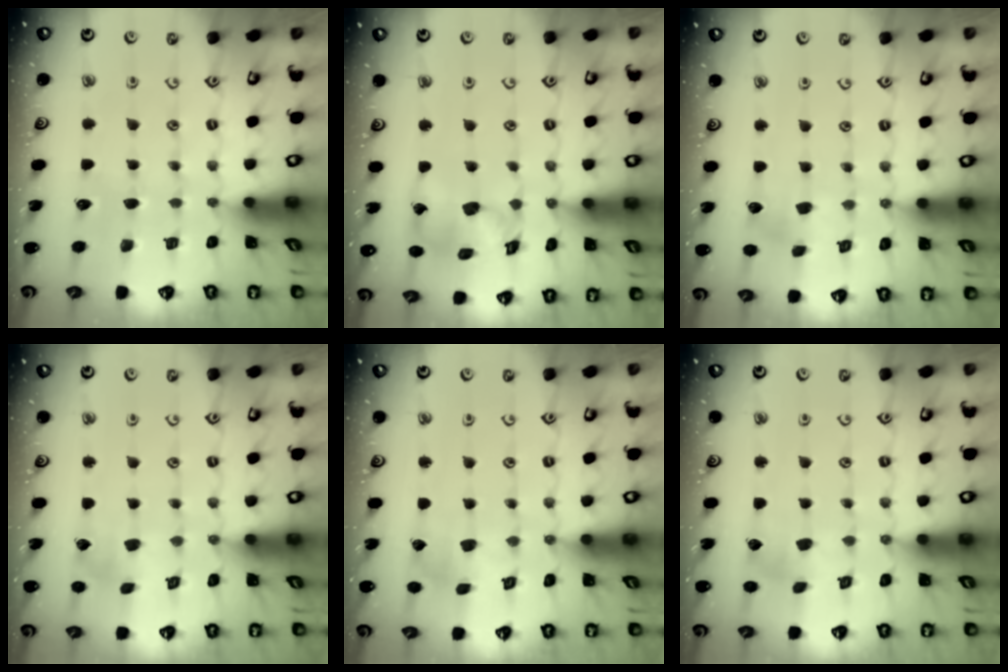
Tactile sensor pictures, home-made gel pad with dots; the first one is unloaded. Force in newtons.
{"total": 12.7, "press": 12.6, "slide": 1.5}
{"total": 4.2, "press": 4.1, "slide": 0.5}
{"total": 2.1, "press": 2.1, "slide": 0.2}
{"total": 2.6, "press": 2.6, "slide": 0.1}
{"total": 3.0, "press": 3.0, "slide": 0.4}